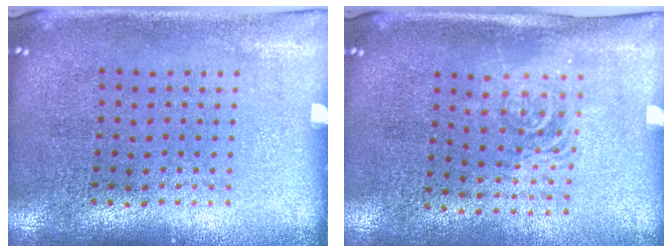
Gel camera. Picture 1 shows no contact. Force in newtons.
{"total": 1.6, "press": 1.3, "slide": 0.9}